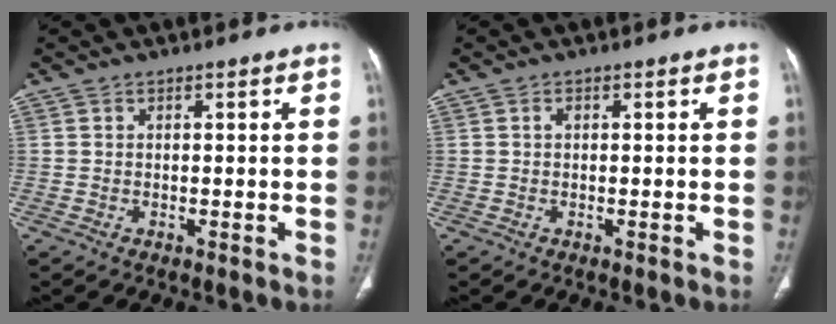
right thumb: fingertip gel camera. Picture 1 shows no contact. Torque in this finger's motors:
{"motor_torque": [0.03, -0.16, 0.41, -0.11, 0.00]}